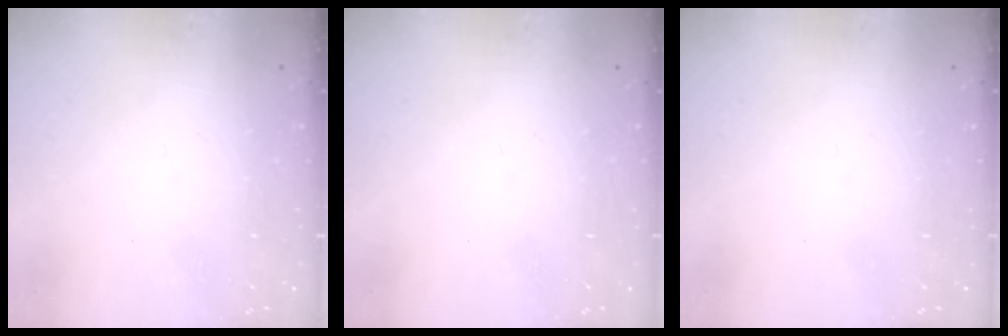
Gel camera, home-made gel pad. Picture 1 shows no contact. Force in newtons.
{"total": 0.0}
{"total": 0.0}